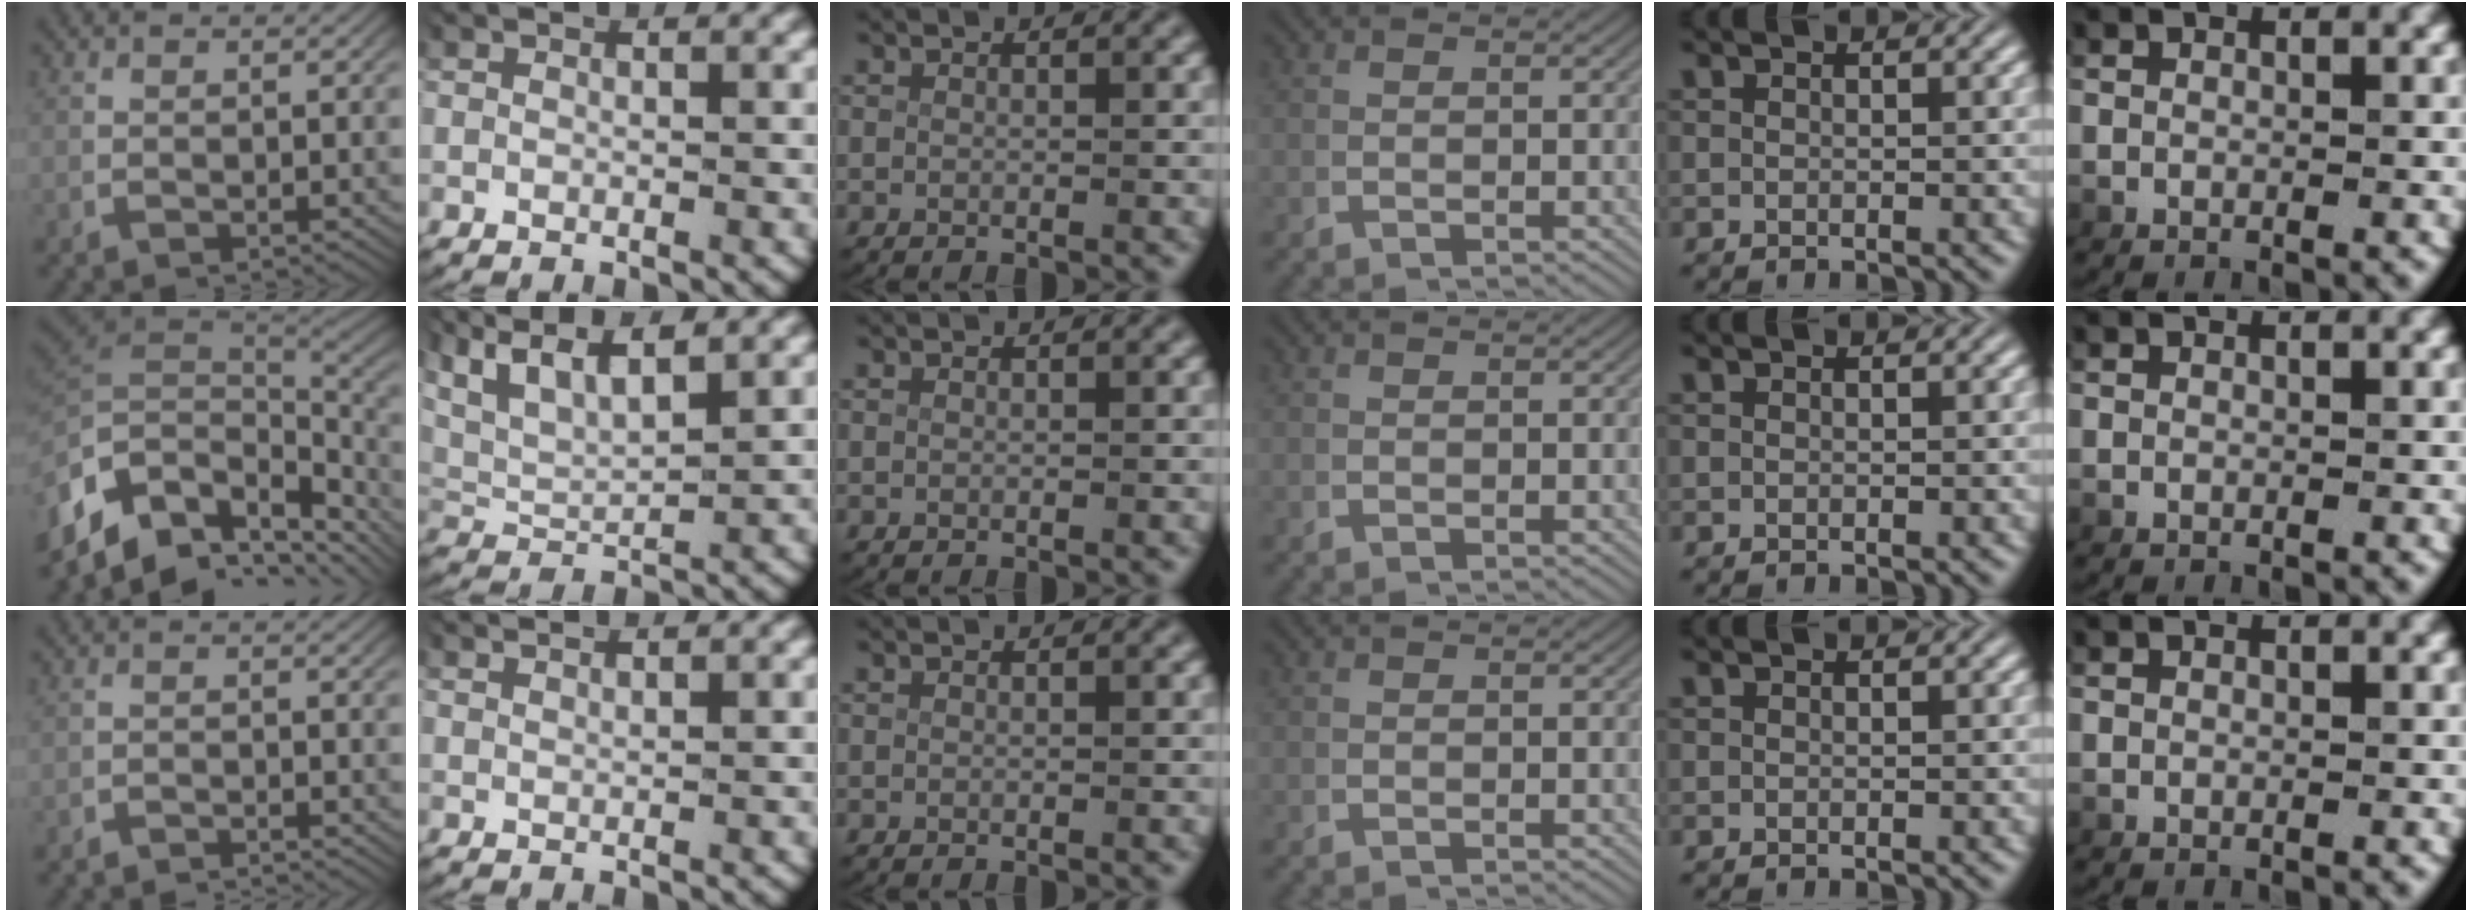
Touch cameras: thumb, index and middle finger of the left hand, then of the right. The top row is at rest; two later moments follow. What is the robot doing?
{"motion": "lift_and_place", "object": "coat"}